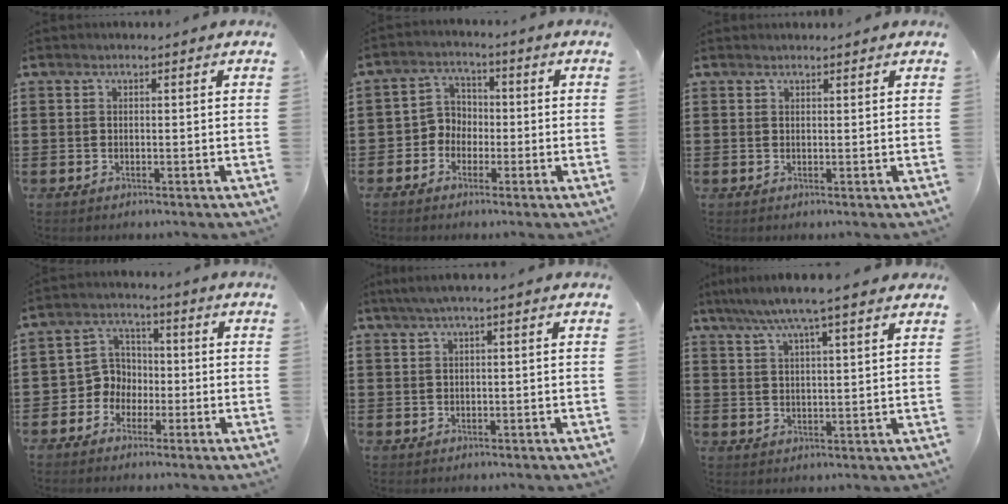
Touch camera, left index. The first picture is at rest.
{"total": 4.2, "force": [-1.8, 3.7, 1.0], "torque": [-0.041, 0.009, -0.042]}
{"total": 0.8, "force": [0.7, 0.0, 0.1], "torque": [-0.003, -0.001, 0.015]}
{"total": 5.0, "force": [-1.8, 4.5, 0.9], "torque": [-0.043, 0.008, -0.041]}
{"total": 1.6, "force": [0.4, 0.0, 1.6], "torque": [-0.027, -0.002, 0.007]}
{"total": 6.4, "force": [4.9, 0.0, 4.1], "torque": [-0.092, -0.011, 0.084]}